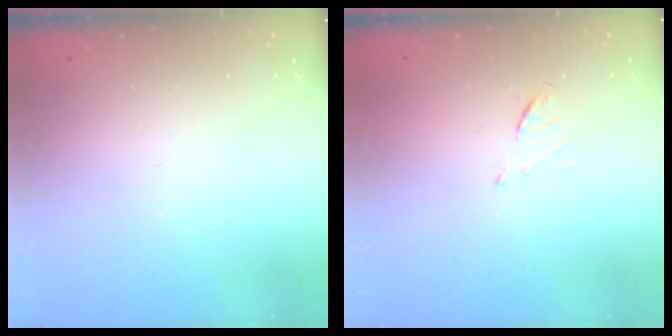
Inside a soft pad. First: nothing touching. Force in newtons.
{"total": 5.2, "press": 5.1, "slide": 0.8}